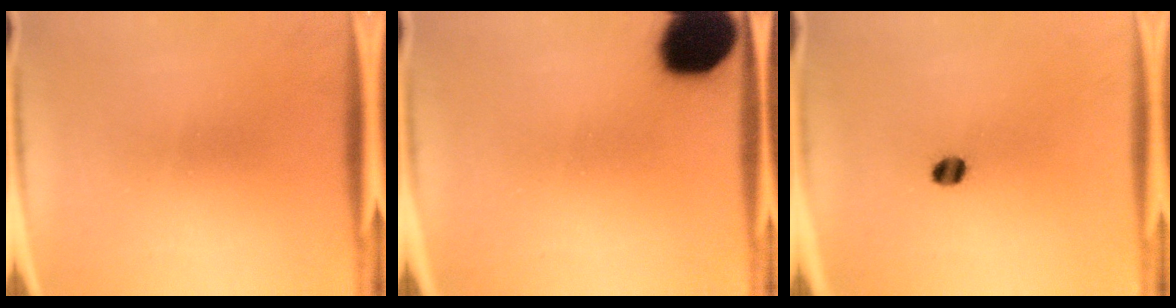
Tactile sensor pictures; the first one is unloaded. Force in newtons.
{"total": 18.7}
{"total": 2.8}